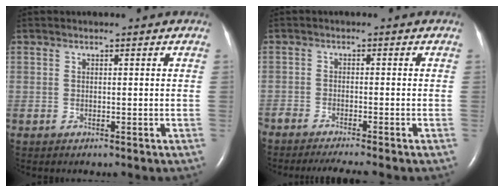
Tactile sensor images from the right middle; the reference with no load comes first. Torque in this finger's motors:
{"motor_torque": [0.15, -0.09, 0.13, 0.04]}